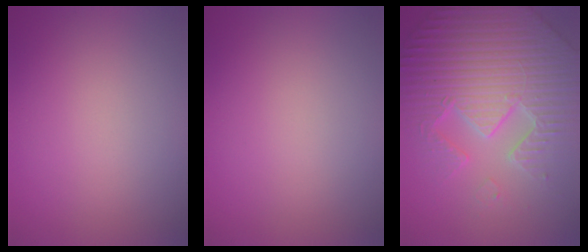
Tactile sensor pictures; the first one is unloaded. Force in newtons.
{"total": 0.0}
{"total": 7.1, "press": 6.9, "slide": 1.8}